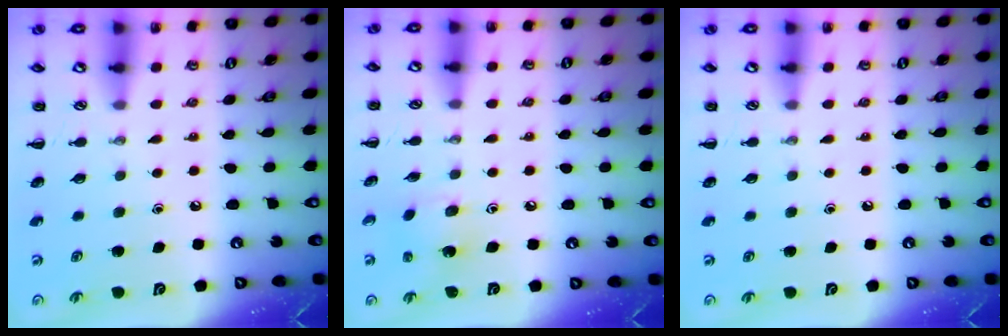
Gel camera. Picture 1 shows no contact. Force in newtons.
{"total": 2.1, "press": 2.0, "slide": 0.5}
{"total": 0.0}